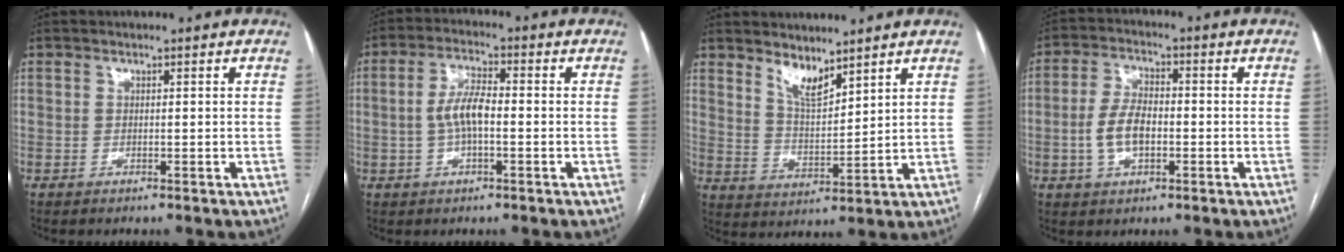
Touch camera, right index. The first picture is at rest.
{"total": 5.8, "force": [-0.6, 1.8, 5.5], "torque": [-0.119, 0.011, -0.011]}
{"total": 5.4, "force": [4.4, 1.4, 2.8], "torque": [-0.057, -0.011, 0.090]}
{"total": 6.7, "force": [-1.3, 3.4, 5.6], "torque": [-0.124, 0.011, -0.021]}